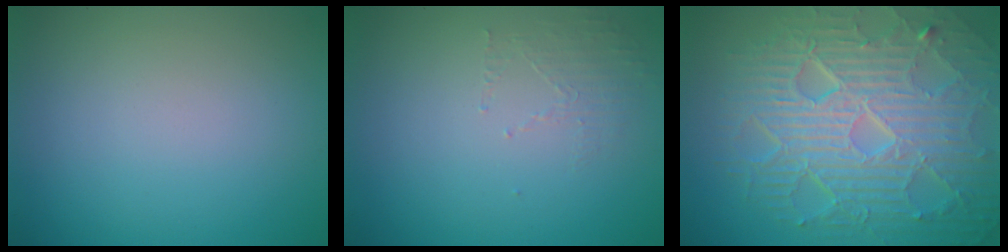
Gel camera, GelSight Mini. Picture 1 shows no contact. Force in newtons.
{"total": 1.4, "press": 0.4, "slide": 1.4}
{"total": 10.9, "press": 6.8, "slide": 8.5}